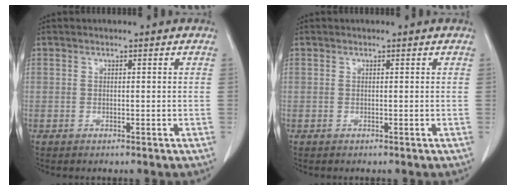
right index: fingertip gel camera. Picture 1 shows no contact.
{"total": 0.0}